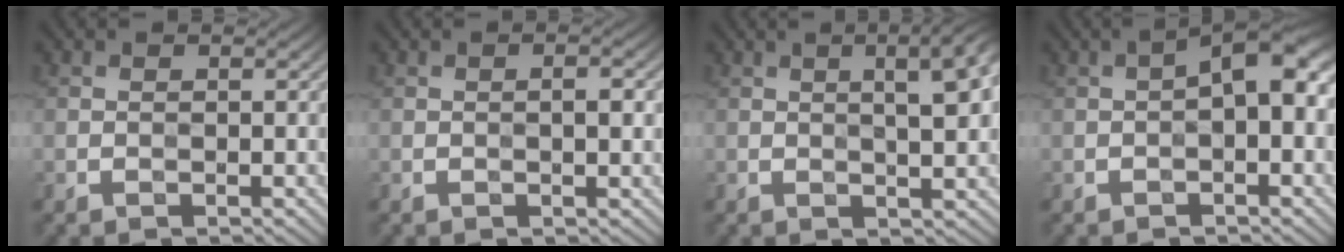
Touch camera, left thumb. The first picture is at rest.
{"total": 1.9, "force": [0.0, 0.5, 1.9], "torque": [-0.028, 0.003, -0.003]}
{"total": 8.2, "force": [2.4, 2.6, 7.4], "torque": [-0.075, 0.027, 0.018]}
{"total": 6.4, "force": [0.3, 2.4, 5.9], "torque": [-0.087, 0.021, -0.003]}